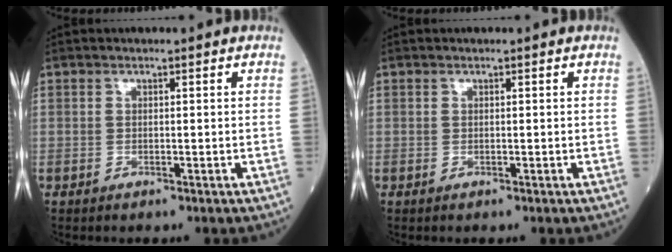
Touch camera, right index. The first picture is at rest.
{"total": 0.0}